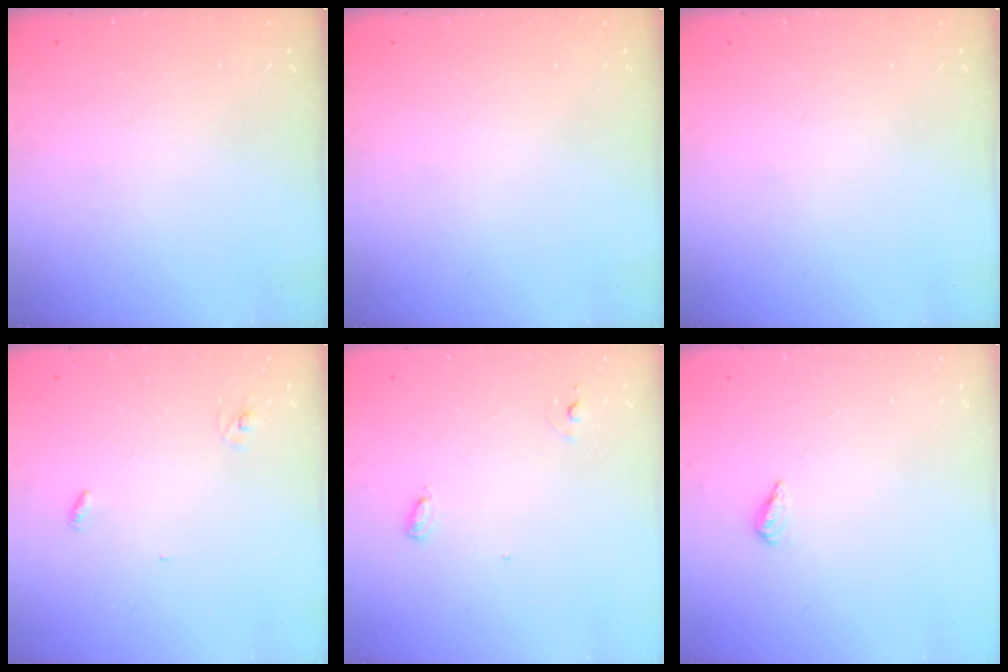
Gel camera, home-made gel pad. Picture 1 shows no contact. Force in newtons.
{"total": 0.0}
{"total": 0.0}
{"total": 2.8, "press": 2.8, "slide": 0.3}
{"total": 5.0, "press": 5.0, "slide": 0.4}
{"total": 2.3, "press": 2.2, "slide": 0.8}